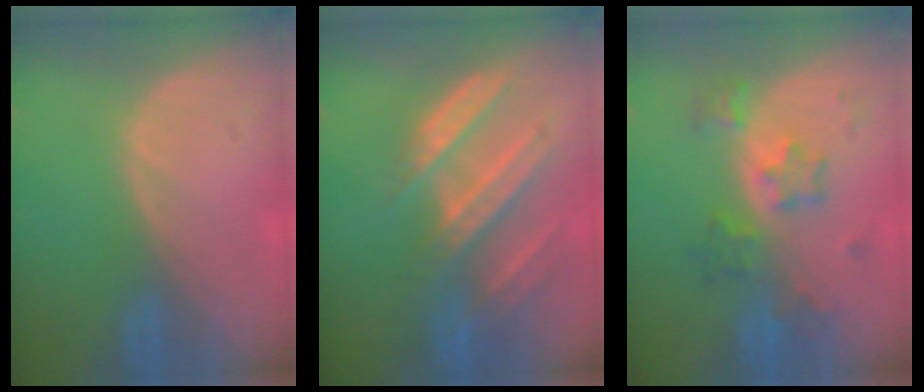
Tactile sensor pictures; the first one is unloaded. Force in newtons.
{"total": 9.0, "press": 8.1, "slide": 4.0}
{"total": 6.1, "press": 5.9, "slide": 1.2}